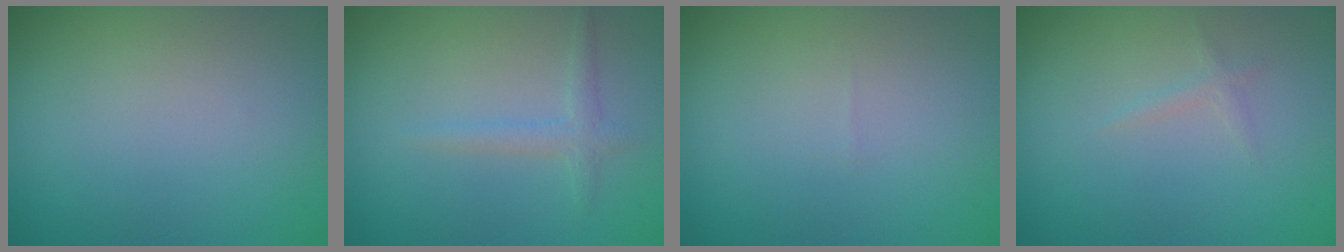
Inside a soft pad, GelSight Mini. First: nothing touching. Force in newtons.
{"total": 1.5, "press": 1.4, "slide": 0.1}
{"total": 0.0}
{"total": 0.7, "press": 0.7, "slide": 0.0}